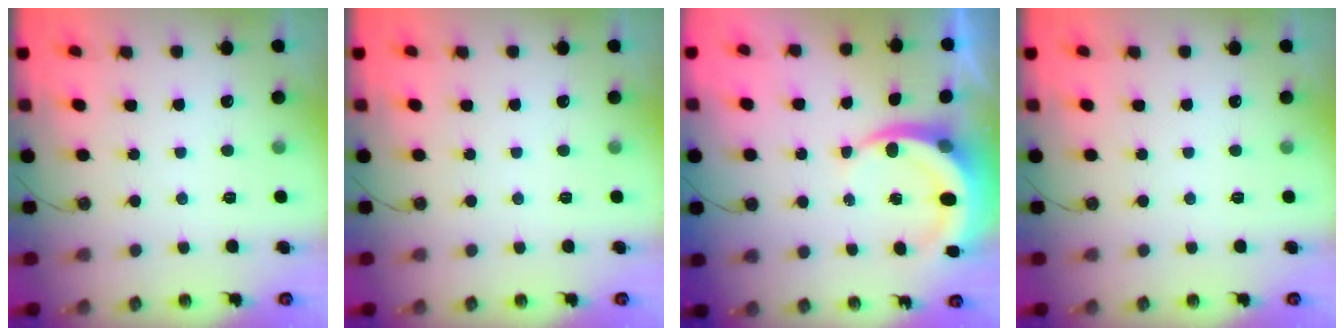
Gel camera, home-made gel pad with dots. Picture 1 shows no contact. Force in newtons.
{"total": 0.0}
{"total": 6.6, "press": 6.5, "slide": 0.9}
{"total": 0.0}